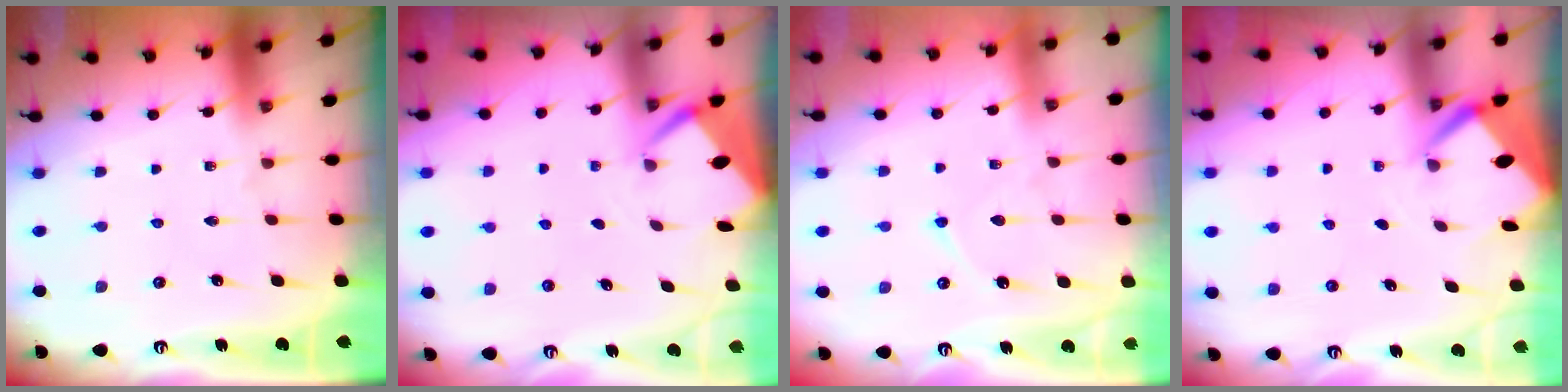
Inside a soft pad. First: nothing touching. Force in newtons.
{"total": 2.6, "press": 2.6, "slide": 0.4}
{"total": 5.8, "press": 5.8, "slide": 0.7}
{"total": 2.8, "press": 2.8, "slide": 0.2}